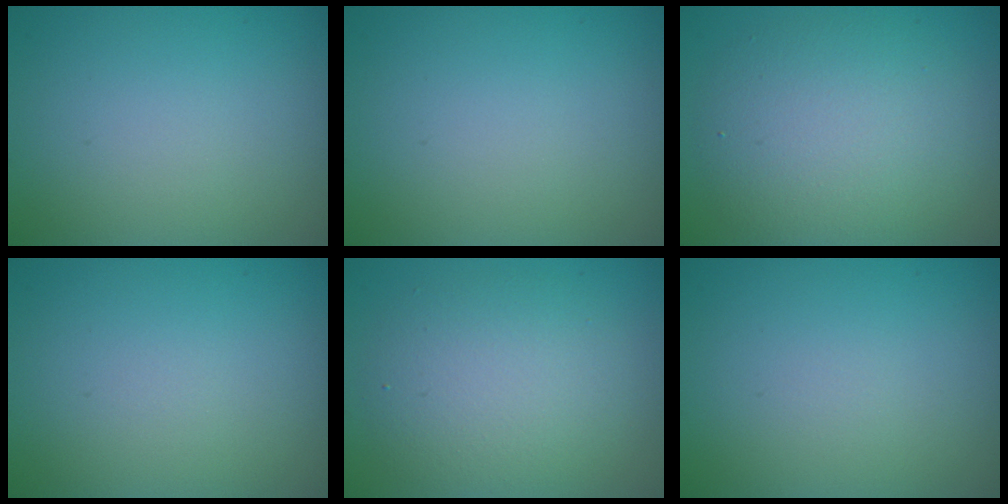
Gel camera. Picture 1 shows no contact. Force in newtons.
{"total": 0.0}
{"total": 5.9, "press": 5.8, "slide": 0.5}
{"total": 0.0}
{"total": 4.7, "press": 4.6, "slide": 0.5}
{"total": 0.0}